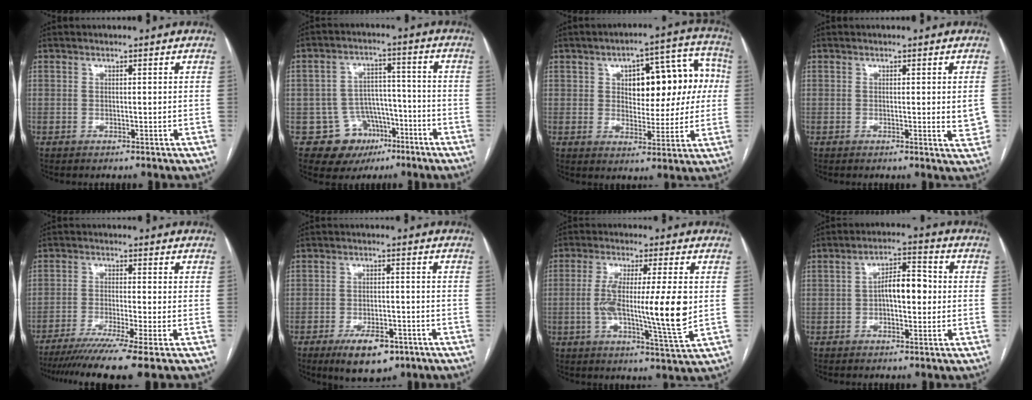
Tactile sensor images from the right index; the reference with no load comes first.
{"total": 9.4, "force": [-4.7, 8.0, 1.7], "torque": [-0.014, 0.037, -0.059]}
{"total": 13.4, "force": [2.3, 6.4, 11.6], "torque": [-0.138, 0.048, 0.040]}
{"total": 3.3, "force": [-0.1, 0.8, 3.2], "torque": [-0.036, -0.005, -0.001]}
{"total": 11.3, "force": [-8.6, -1.8, 7.2], "torque": [-0.101, -0.031, -0.133]}
{"total": 8.2, "force": [-5.0, 3.5, 5.4], "torque": [-0.086, -0.005, -0.073]}
{"total": 13.5, "force": [-0.4, 0.7, 13.4], "torque": [-0.240, -0.010, -0.010]}
{"total": 6.4, "force": [-0.4, 2.7, 5.8], "torque": [-0.097, 0.023, -0.010]}